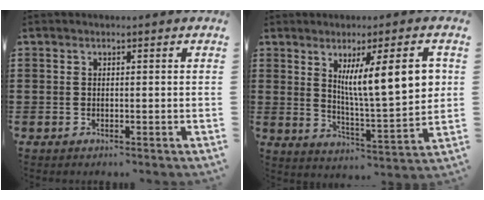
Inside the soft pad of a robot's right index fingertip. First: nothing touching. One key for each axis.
{"total": 11.3, "fx": 3.9, "fy": 1.9, "fz": 10.4, "tx": -0.176, "ty": -0.007, "tz": 0.058}